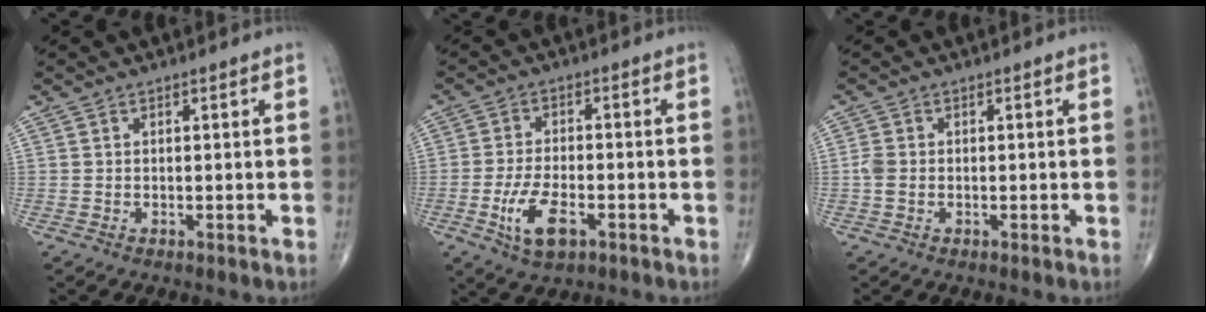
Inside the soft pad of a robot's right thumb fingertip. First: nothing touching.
{"total": 8.1, "force": [-3.2, 3.8, 6.4], "torque": [-0.124, 0.007, -0.055]}
{"total": 2.0, "force": [-0.3, 1.5, 1.4], "torque": [-0.036, 0.003, -0.009]}